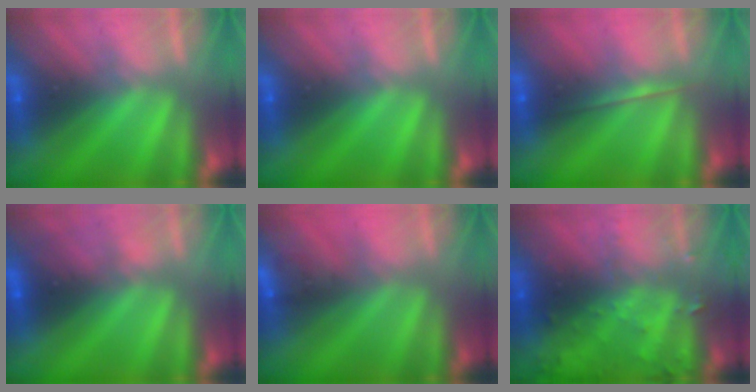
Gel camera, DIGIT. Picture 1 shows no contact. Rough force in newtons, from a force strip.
{"total": 0.0}
{"total": 1.7}
{"total": 2.7}
{"total": 2.1}
{"total": 9.3}